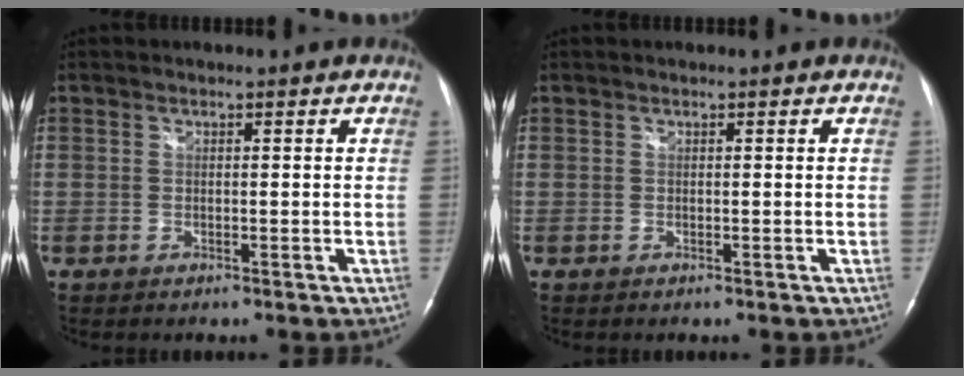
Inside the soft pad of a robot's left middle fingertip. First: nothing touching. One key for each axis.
{"total": 0.0}